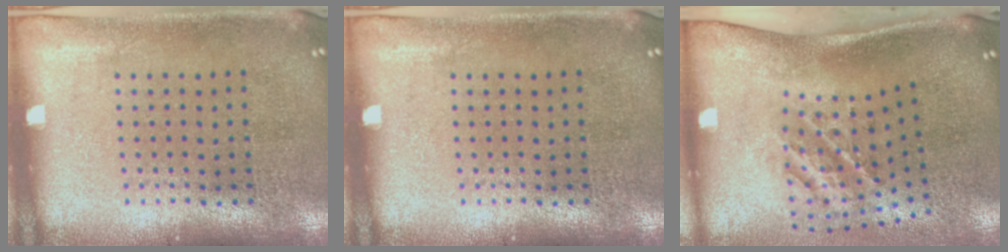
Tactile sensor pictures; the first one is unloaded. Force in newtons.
{"total": 0.0}
{"total": 2.1, "press": 1.3, "slide": 1.7}